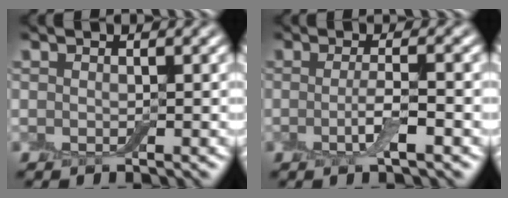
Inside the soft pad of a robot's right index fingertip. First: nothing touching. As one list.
[{"total": 2.9, "force": [-0.6, 0.5, 2.8], "torque": [-0.055, -0.006, -0.013]}]